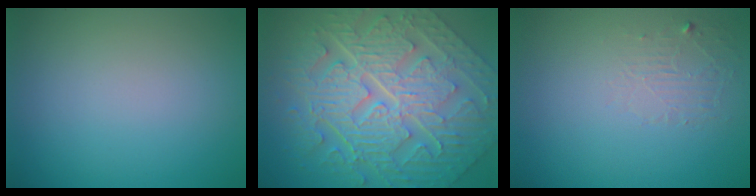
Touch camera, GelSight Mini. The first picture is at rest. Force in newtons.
{"total": 11.4, "press": 7.7, "slide": 8.4}
{"total": 1.4, "press": 0.1, "slide": 1.4}